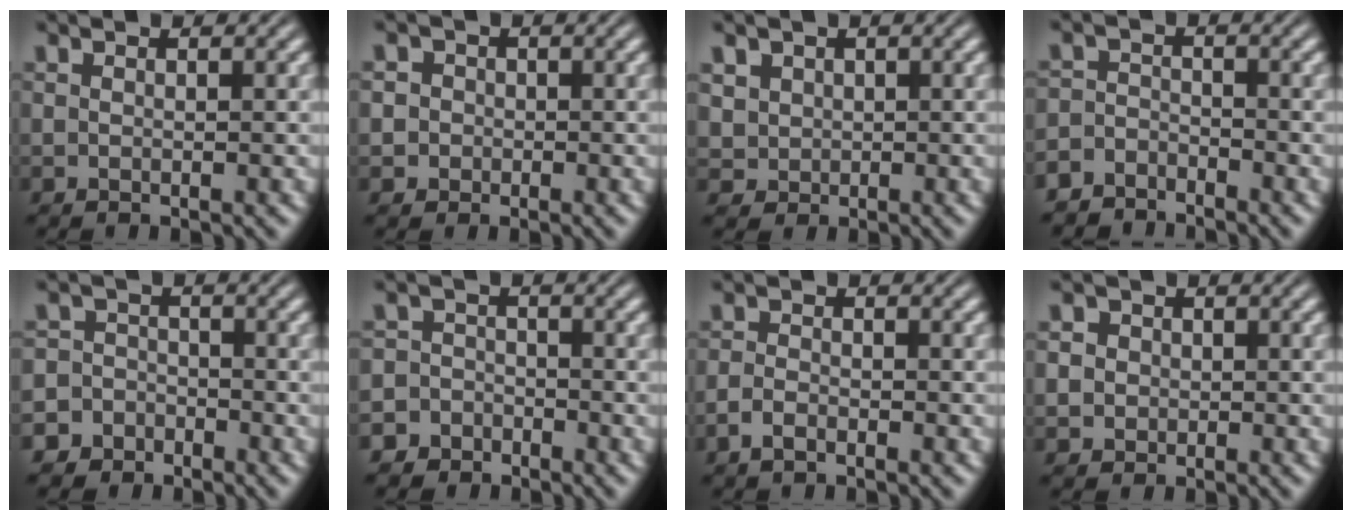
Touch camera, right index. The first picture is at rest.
{"total": 3.7, "force": [-0.6, 3.6, 0.7], "torque": [-0.017, -0.006, -0.016]}
{"total": 3.8, "force": [0.8, 3.4, 1.3], "torque": [-0.043, -0.027, 0.031]}
{"total": 3.6, "force": [-3.4, 1.1, -0.2], "torque": [0.014, -0.016, -0.057]}
{"total": 7.2, "force": [-3.8, 6.0, 0.7], "torque": [-0.014, -0.026, -0.072]}
{"total": 6.1, "force": [-3.5, 5.0, 0.5], "torque": [-0.004, -0.018, -0.069]}
{"total": 1.3, "force": [-1.3, -0.2, 0.3], "torque": [0.000, -0.008, -0.020]}
{"total": 4.0, "force": [0.0, 3.8, 1.3], "torque": [-0.032, -0.007, -0.004]}